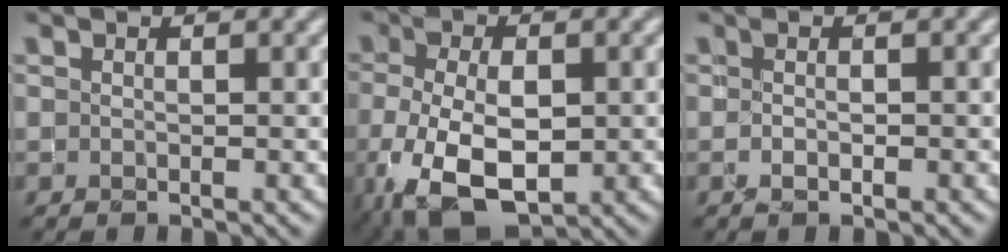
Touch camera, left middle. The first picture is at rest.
{"total": 9.9, "force": [-3.5, 5.5, 7.5], "torque": [-0.154, -0.028, -0.058]}
{"total": 0.9, "force": [-0.3, 0.5, 0.7], "torque": [-0.015, -0.001, -0.005]}